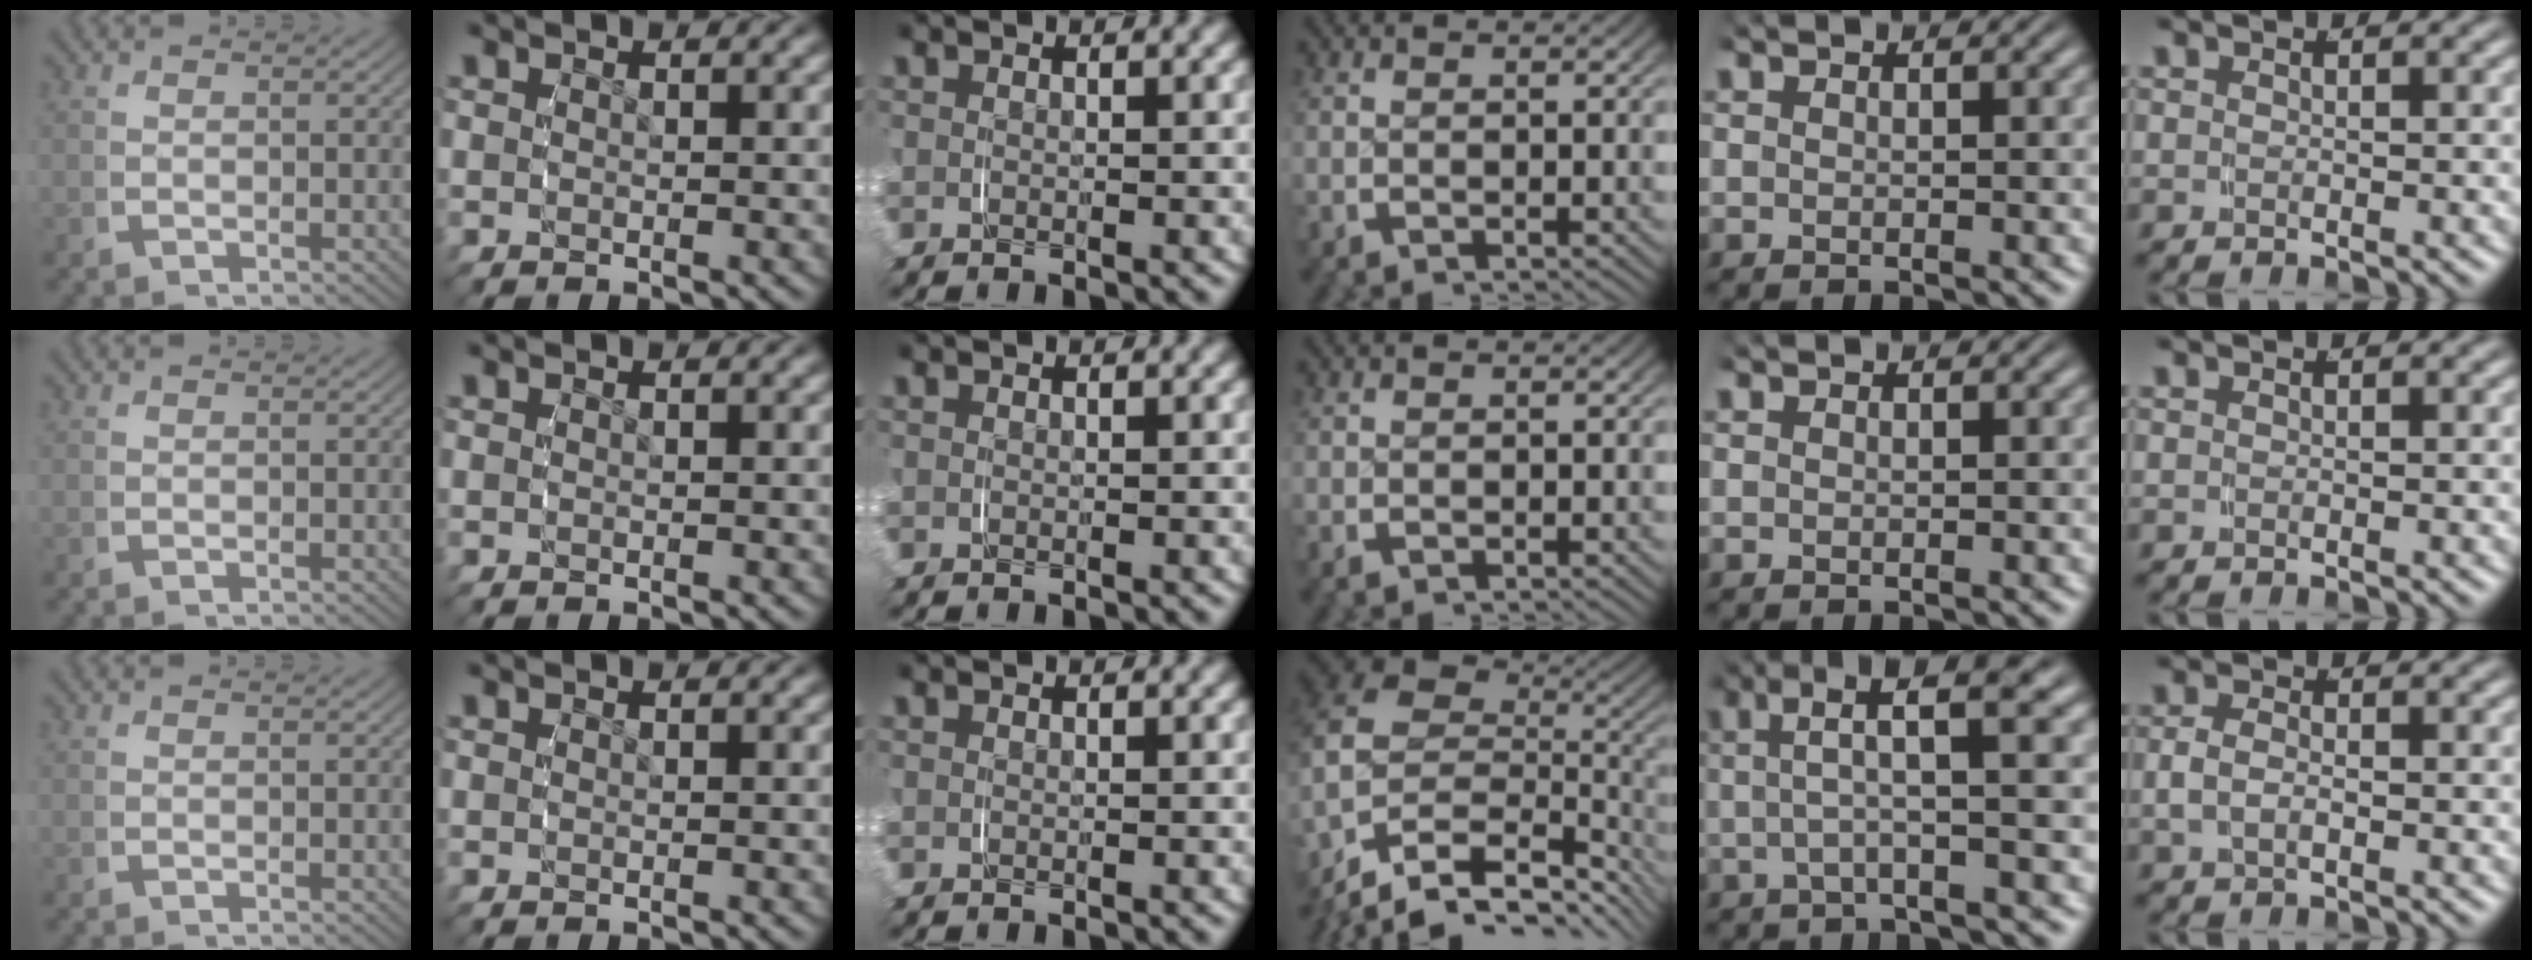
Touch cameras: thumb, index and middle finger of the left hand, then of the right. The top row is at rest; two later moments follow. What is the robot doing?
{"motion": "grasp_and_lifting", "object": "shirt"}